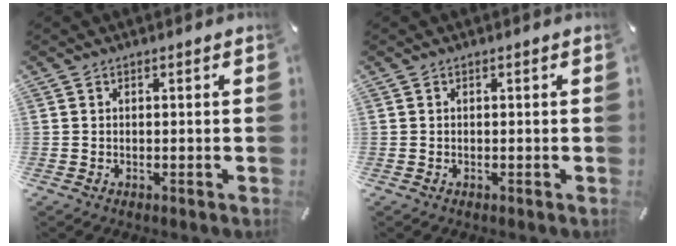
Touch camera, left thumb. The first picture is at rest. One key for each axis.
{"total": 0.0}